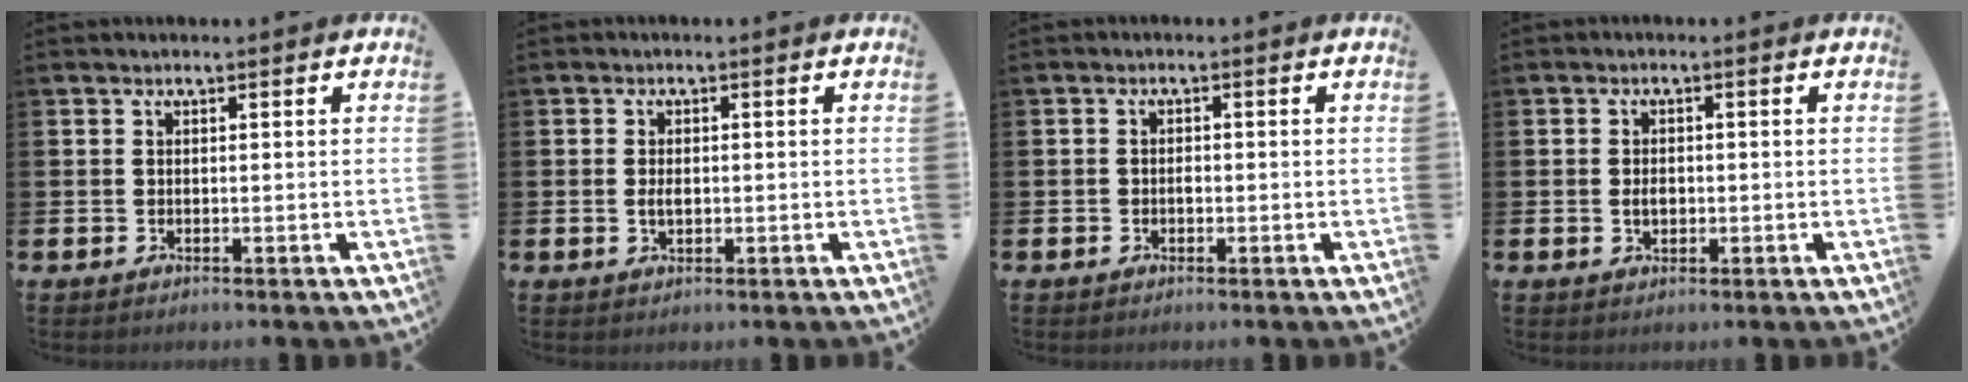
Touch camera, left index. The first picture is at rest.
{"total": 1.6, "force": [-0.1, 0.6, 1.5], "torque": [-0.028, 0.003, -0.004]}
{"total": 0.9, "force": [-0.4, 0.6, 0.5], "torque": [-0.008, 0.003, -0.009]}
{"total": 1.9, "force": [-0.3, 1.3, 1.4], "torque": [-0.018, 0.002, -0.009]}